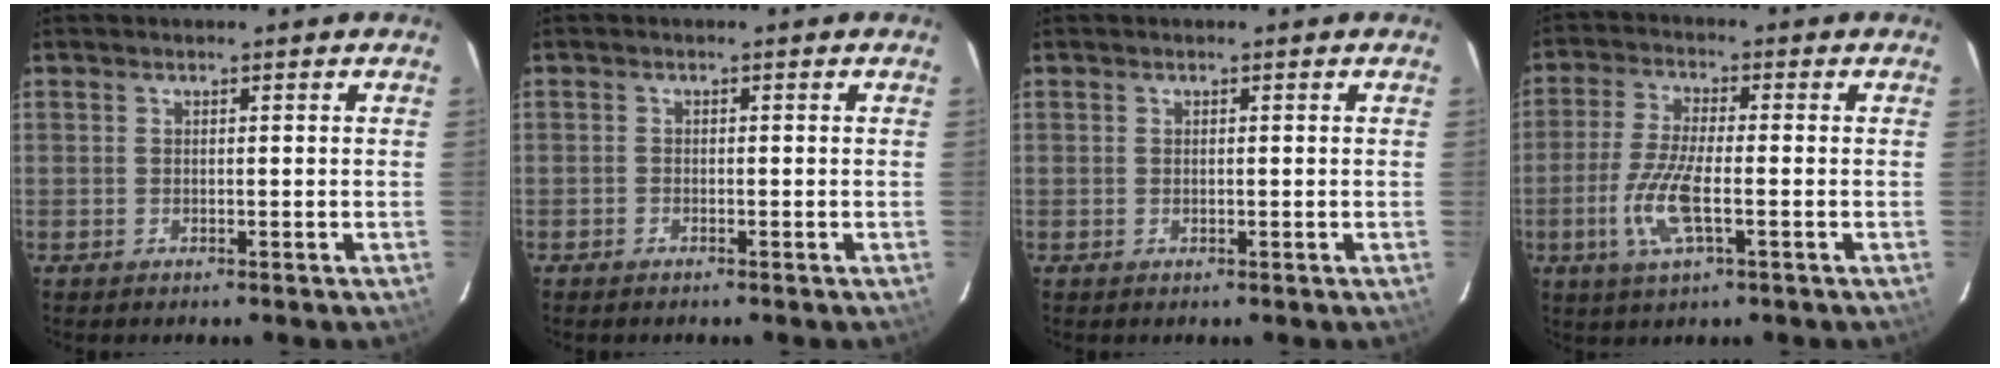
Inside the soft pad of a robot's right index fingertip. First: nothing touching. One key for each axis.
{"total": 0.8, "fx": -0.7, "fy": 0.4, "fz": 0.0, "tx": -0.004, "ty": 0.001, "tz": -0.015}
{"total": 0.0}
{"total": 9.1, "fx": -2.6, "fy": 2.1, "fz": 8.4, "tx": -0.178, "ty": -0.007, "tz": -0.054}